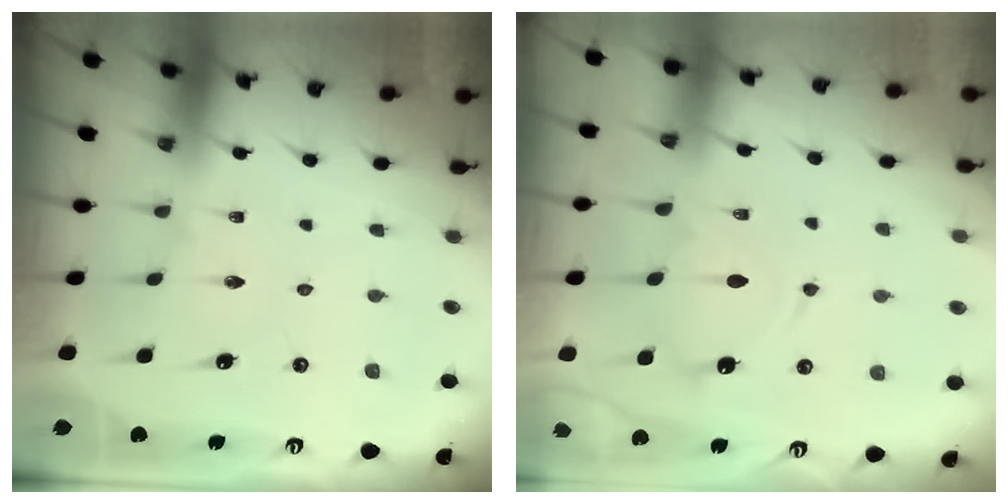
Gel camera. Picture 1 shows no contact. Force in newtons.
{"total": 11.5, "press": 11.5, "slide": 1.0}